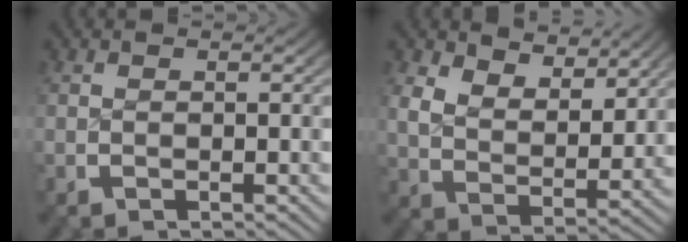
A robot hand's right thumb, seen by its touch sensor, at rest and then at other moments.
{"total": 5.2, "force": [3.0, 2.9, 3.1], "torque": [-0.065, -0.021, 0.064]}